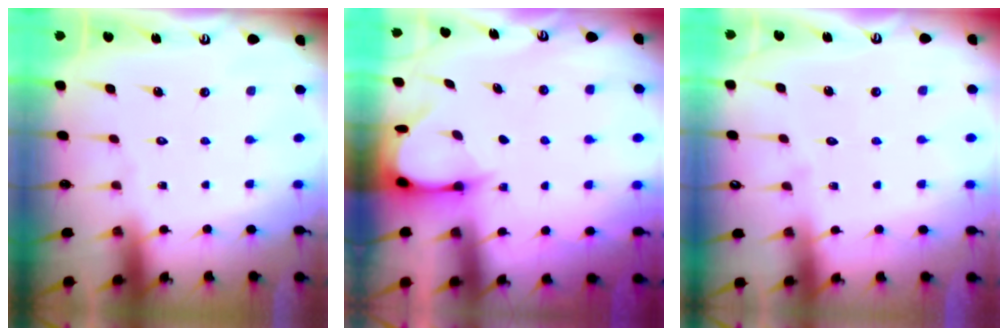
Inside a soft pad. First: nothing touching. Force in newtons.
{"total": 3.9, "press": 3.8, "slide": 0.3}
{"total": 2.1, "press": 2.1, "slide": 0.2}